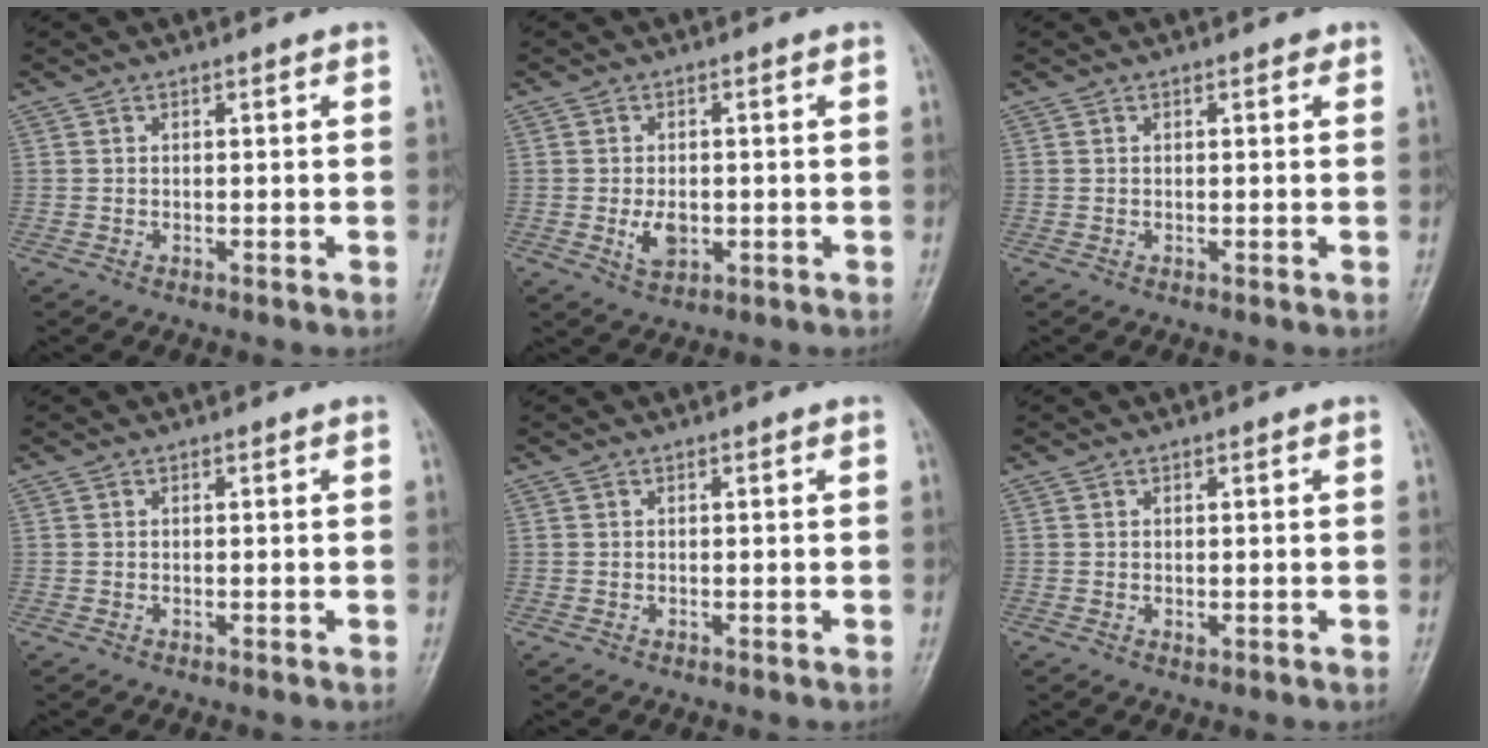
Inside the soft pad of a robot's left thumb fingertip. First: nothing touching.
{"total": 4.2, "force": [-0.7, 2.6, 3.2], "torque": [-0.050, -0.004, -0.008]}
{"total": 0.9, "force": [0.5, 0.4, 0.6], "torque": [-0.004, 0.000, 0.002]}
{"total": 0.0}
{"total": 0.0}
{"total": 1.0, "force": [0.2, 0.5, 0.9], "torque": [-0.012, -0.002, 0.006]}